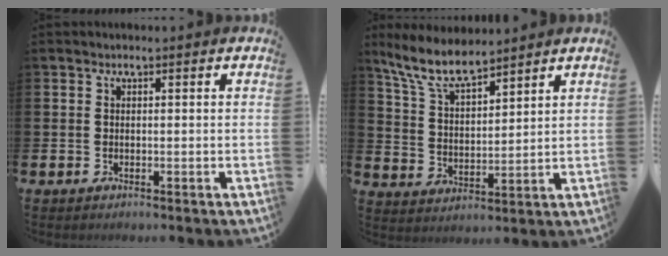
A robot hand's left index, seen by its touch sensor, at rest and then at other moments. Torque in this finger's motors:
{"motor_torque": [0.08, -0.15, 0.60, 0.21]}